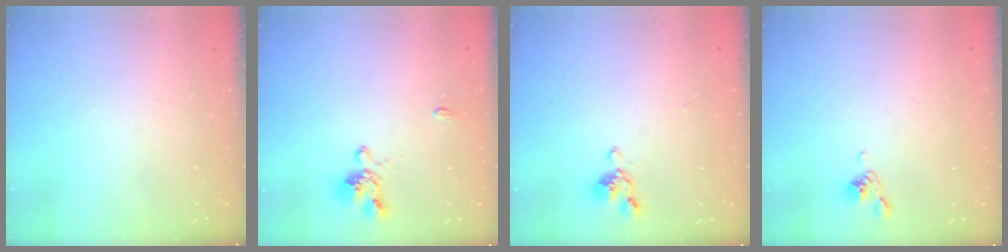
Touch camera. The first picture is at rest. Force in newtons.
{"total": 1.6, "press": 1.1, "slide": 1.1}
{"total": 2.9, "press": 2.8, "slide": 0.8}
{"total": 6.0, "press": 6.0, "slide": 0.7}